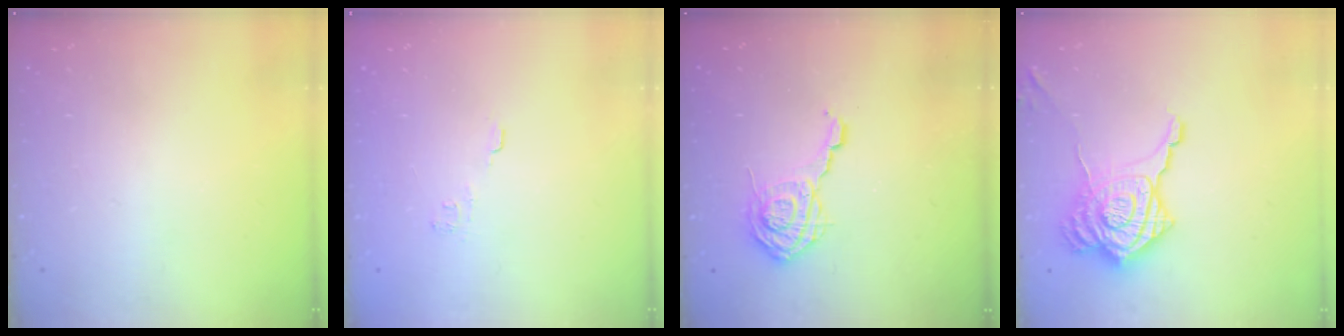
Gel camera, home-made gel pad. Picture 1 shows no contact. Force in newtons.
{"total": 6.9, "press": 6.8, "slide": 1.2}
{"total": 11.2, "press": 11.2, "slide": 0.9}
{"total": 19.1, "press": 19.1, "slide": 1.2}